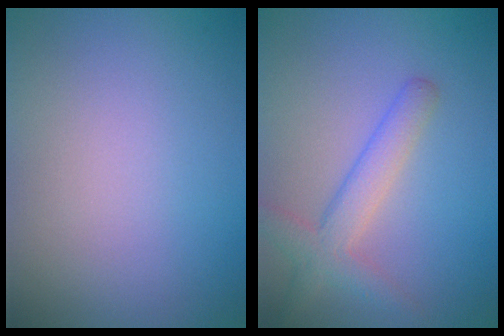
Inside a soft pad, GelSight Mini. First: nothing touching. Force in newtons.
{"total": 3.4, "press": 3.4, "slide": 0.2}